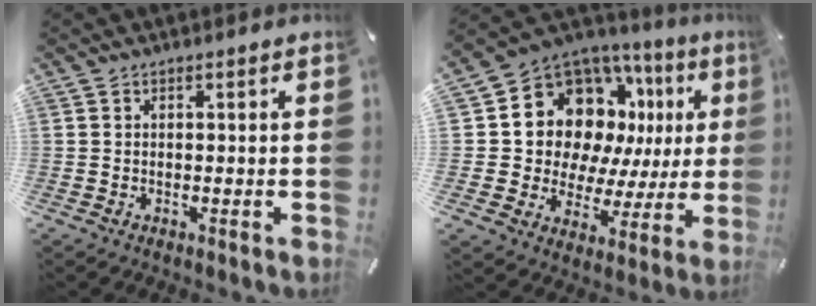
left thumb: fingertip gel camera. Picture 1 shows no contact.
{"total": 14.9, "force": [7.0, 11.2, 6.9], "torque": [-0.124, -0.065, 0.144]}